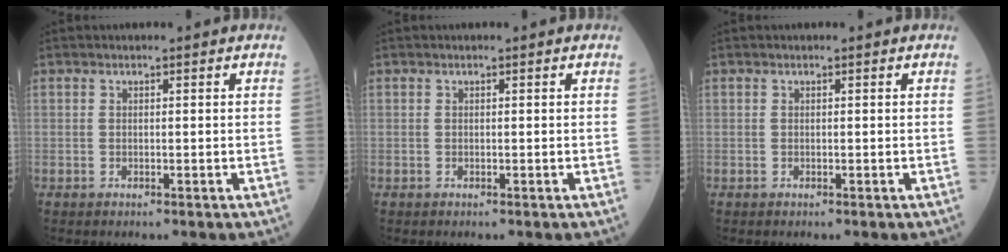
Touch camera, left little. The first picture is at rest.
{"total": 0.0}
{"total": 0.0}